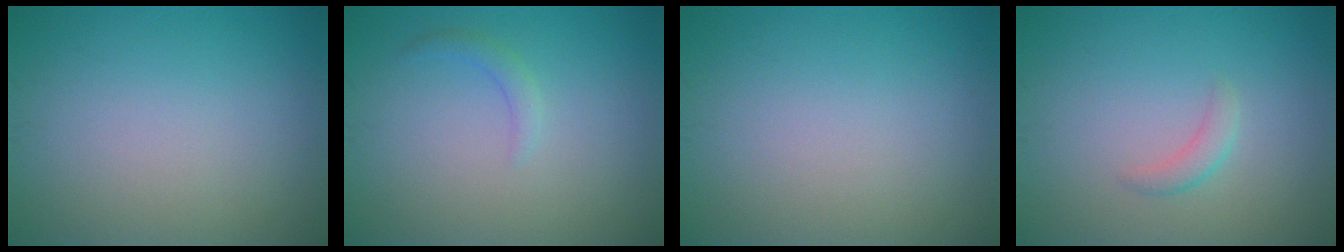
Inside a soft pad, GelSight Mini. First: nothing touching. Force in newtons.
{"total": 1.1, "press": 1.1, "slide": 0.1}
{"total": 0.0}
{"total": 1.3, "press": 1.3, "slide": 0.1}